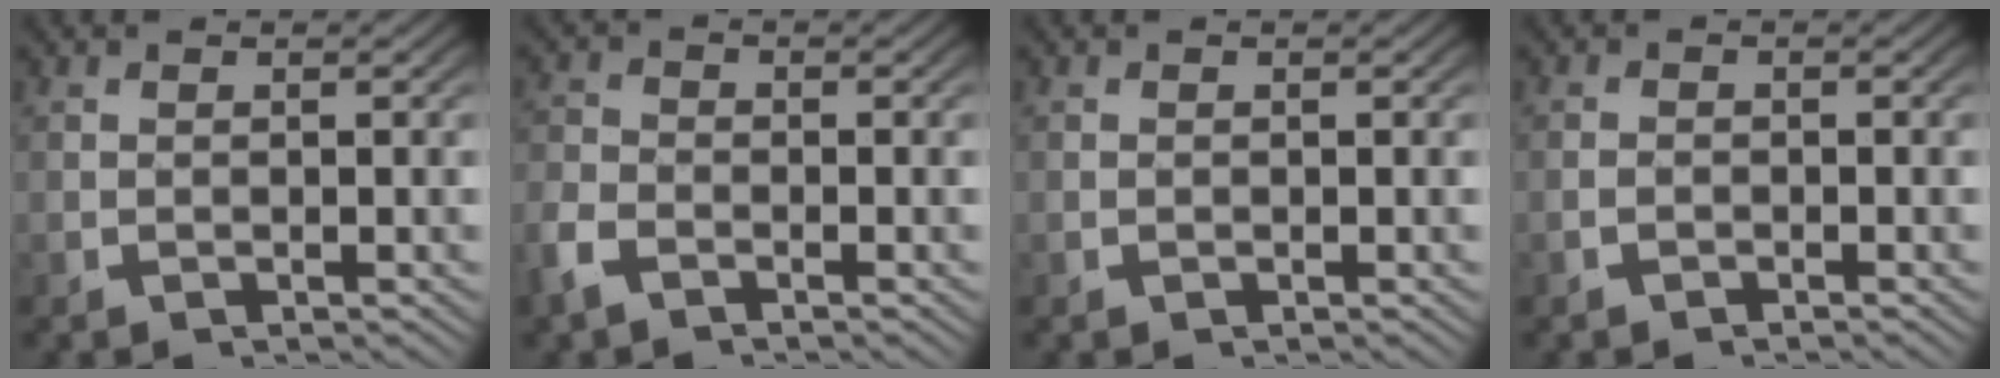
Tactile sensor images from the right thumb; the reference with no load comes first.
{"total": 2.1, "force": [-1.4, 1.3, 1.0], "torque": [-0.026, -0.002, -0.033]}
{"total": 0.0}
{"total": 0.9, "force": [-0.8, 0.3, 0.2], "torque": [-0.008, -0.005, -0.014]}